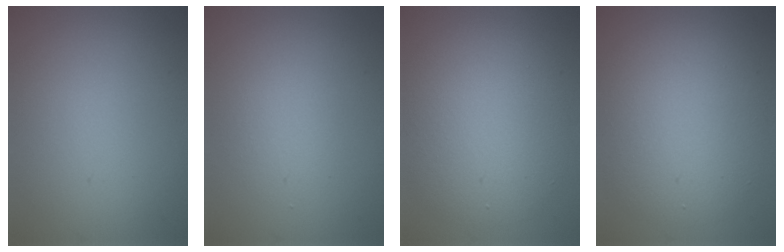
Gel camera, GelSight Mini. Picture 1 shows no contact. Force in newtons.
{"total": 1.8, "press": 1.8, "slide": 0.0}
{"total": 6.5, "press": 6.5, "slide": 0.3}
{"total": 6.7, "press": 6.7, "slide": 0.5}